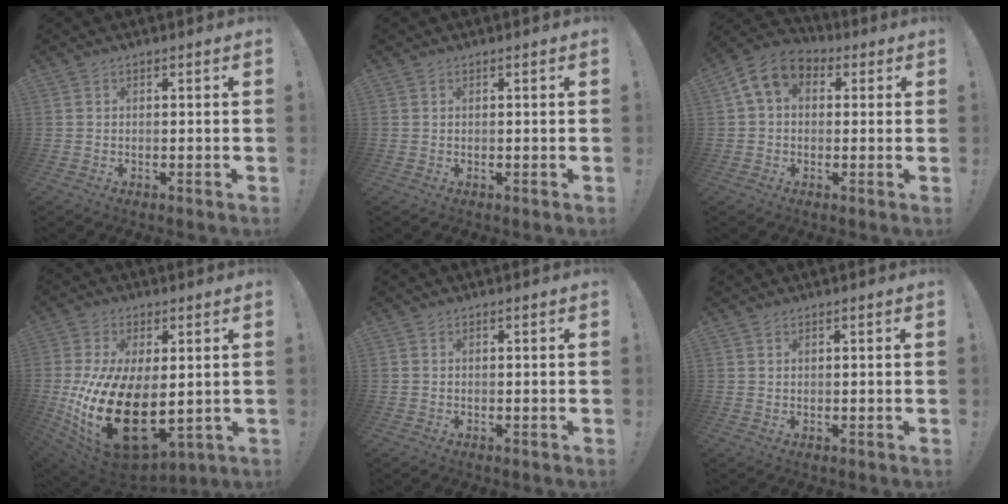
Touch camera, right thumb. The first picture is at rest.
{"total": 0.0}
{"total": 9.8, "force": [2.9, 7.1, 6.2], "torque": [-0.099, 0.007, 0.063]}
{"total": 25.9, "force": [-3.1, 14.8, 21.0], "torque": [-0.395, -0.002, -0.030]}
{"total": 0.0}
{"total": 0.8, "force": [0.6, 0.4, 0.2], "torque": [0.004, -0.003, 0.011]}